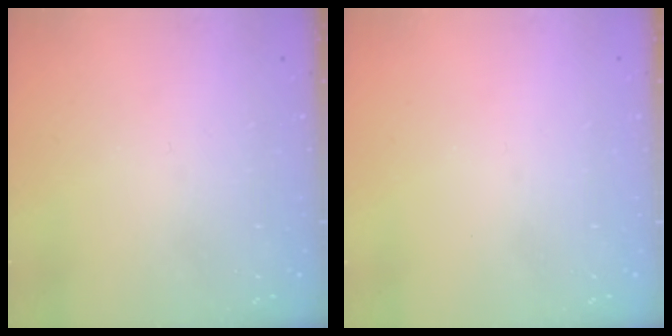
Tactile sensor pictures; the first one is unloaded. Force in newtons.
{"total": 0.0}